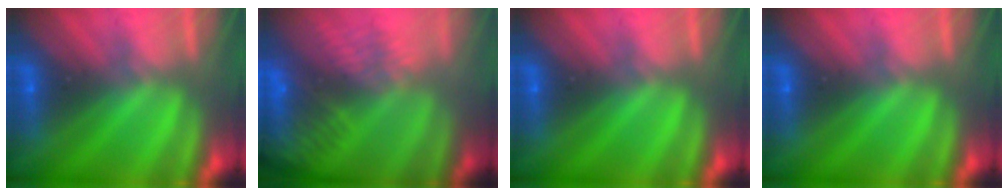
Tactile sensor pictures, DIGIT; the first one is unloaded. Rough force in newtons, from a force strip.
{"total": 9.4}
{"total": 0.0}
{"total": 0.0}